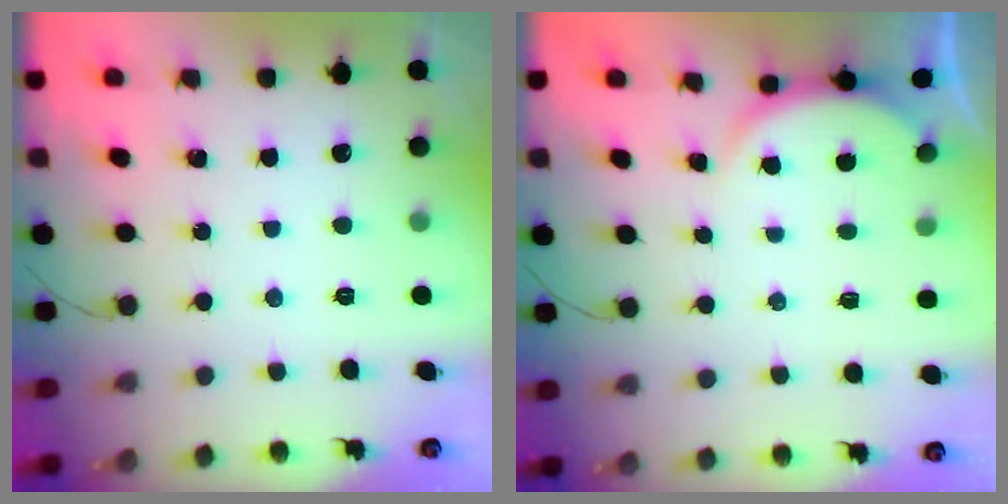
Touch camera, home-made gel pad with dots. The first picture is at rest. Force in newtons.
{"total": 2.9, "press": 2.8, "slide": 0.6}